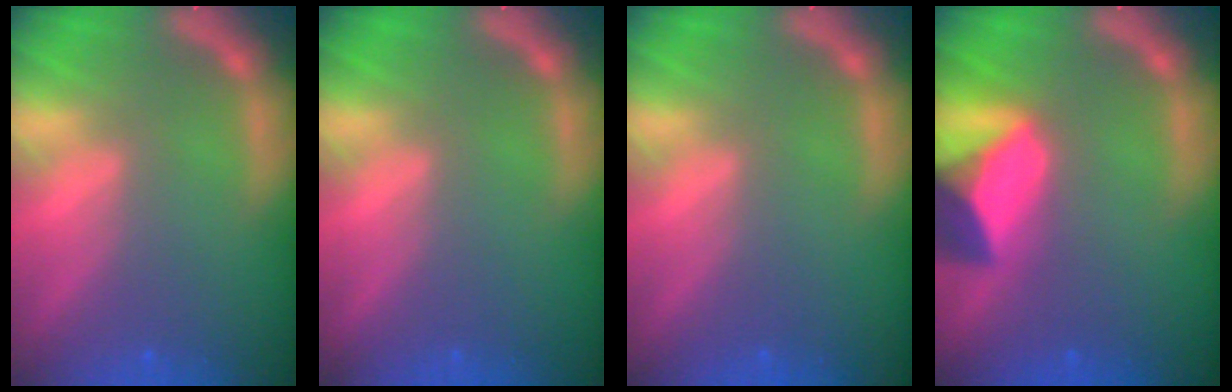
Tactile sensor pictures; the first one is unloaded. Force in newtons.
{"total": 0.0}
{"total": 0.0}
{"total": 8.0}